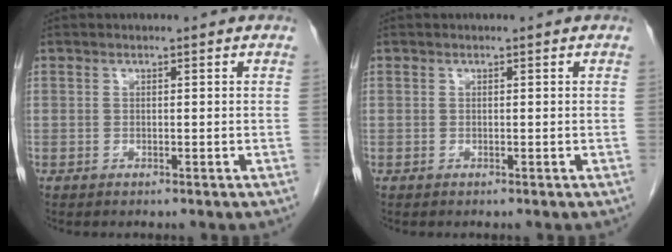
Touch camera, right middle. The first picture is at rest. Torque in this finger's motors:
{"motor_torque": [-0.03, 0.05, 0.02, 0.01]}